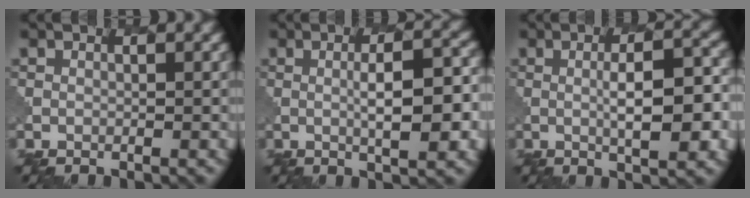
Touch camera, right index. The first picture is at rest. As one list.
[{"total": 5.6, "force": [0.4, 1.3, 5.5], "torque": [-0.087, 0.000, 0.007]}, {"total": 5.8, "force": [0.4, 1.4, 5.6], "torque": [-0.093, -0.002, 0.006]}]